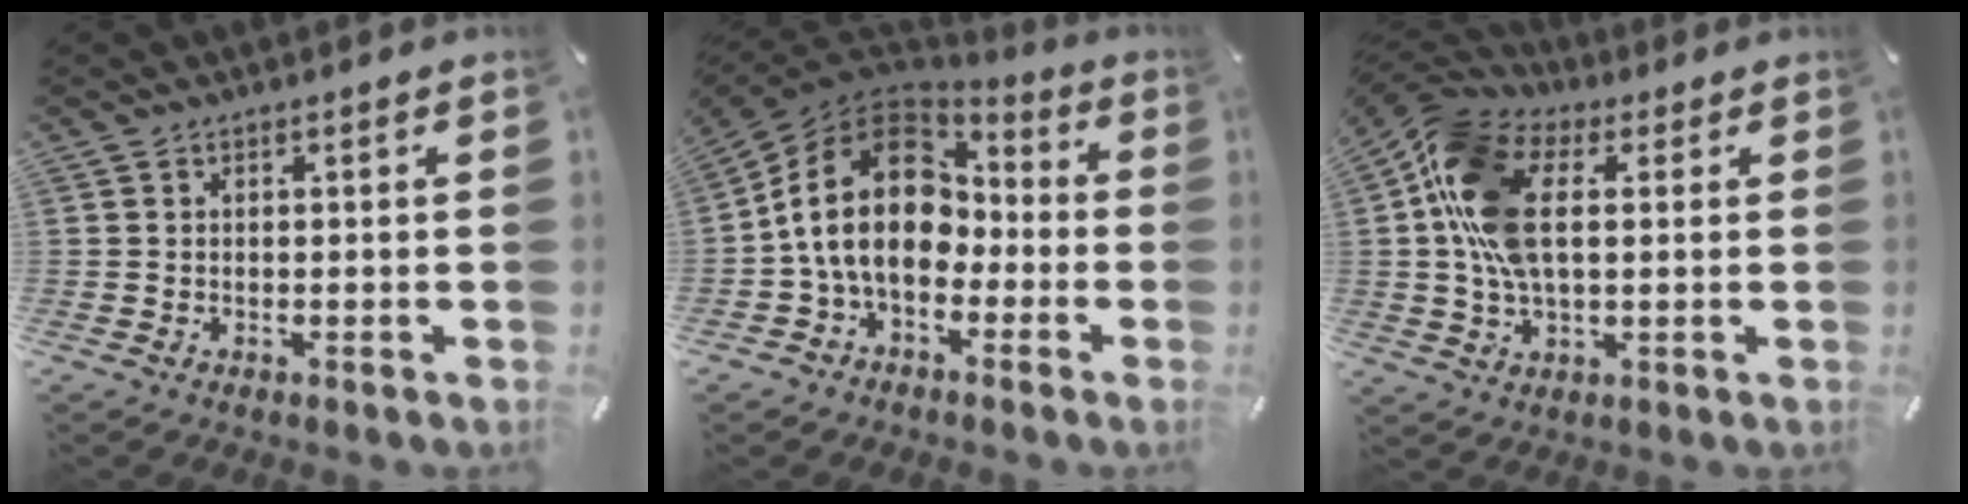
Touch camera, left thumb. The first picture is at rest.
{"total": 18.2, "force": [-0.6, 13.3, 12.4], "torque": [-0.267, 0.023, -0.015]}
{"total": 15.3, "force": [2.5, 9.6, 11.7], "torque": [-0.271, 0.005, 0.044]}